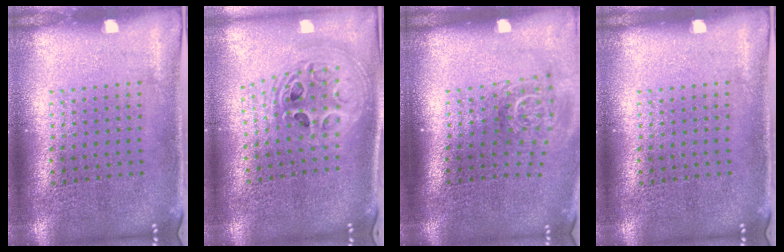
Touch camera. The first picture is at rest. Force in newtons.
{"total": 2.4, "press": 1.8, "slide": 1.5}
{"total": 1.8, "press": 1.3, "slide": 1.2}
{"total": 0.0}